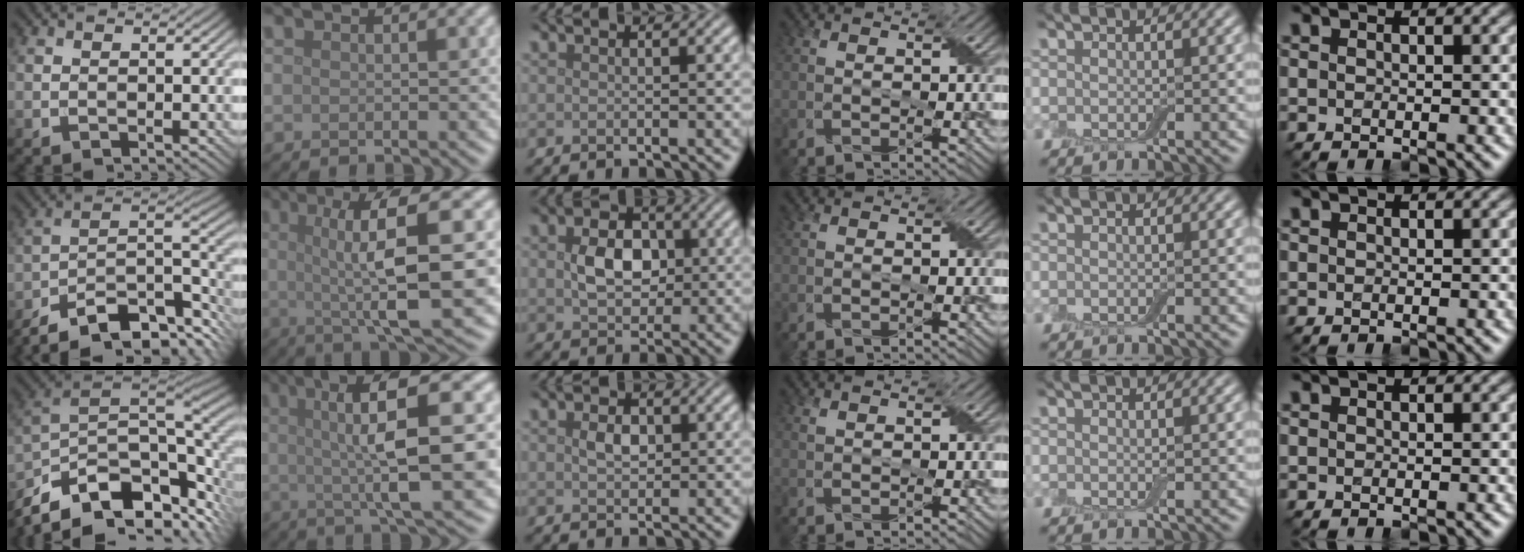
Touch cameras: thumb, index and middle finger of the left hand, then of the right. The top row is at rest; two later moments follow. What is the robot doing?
{"motion": "wrap", "object": "adhesive wrap"}